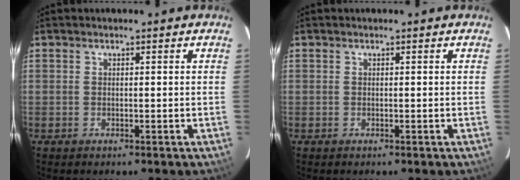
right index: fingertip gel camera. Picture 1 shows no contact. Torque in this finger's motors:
{"motor_torque": [0.00, 0.00, 0.03, 0.01]}